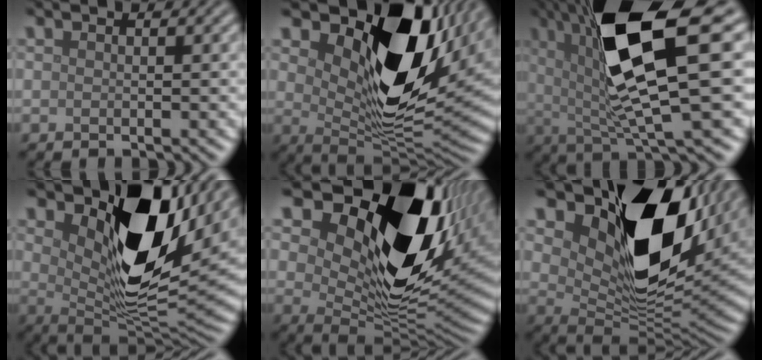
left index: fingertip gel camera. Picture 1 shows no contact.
{"total": 13.4, "force": [5.2, 6.6, 10.4], "torque": [-0.166, -0.013, 0.099]}
{"total": 12.4, "force": [3.5, 3.2, 11.5], "torque": [-0.190, 0.001, 0.060]}
{"total": 11.4, "force": [3.9, 5.2, 9.3], "torque": [-0.149, -0.021, 0.075]}
{"total": 16.6, "force": [7.3, 9.0, 11.9], "torque": [-0.187, -0.005, 0.133]}
{"total": 13.7, "force": [6.1, 7.3, 9.9], "torque": [-0.166, -0.016, 0.122]}